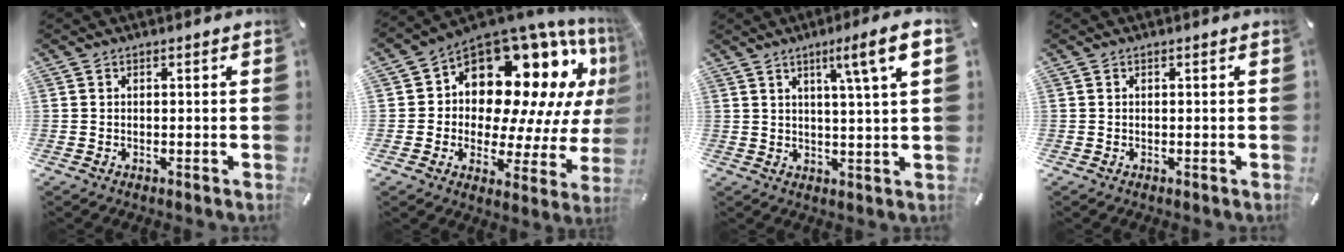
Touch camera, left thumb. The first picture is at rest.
{"total": 19.0, "force": [9.7, 11.6, 11.5], "torque": [-0.166, -0.092, 0.166]}
{"total": 9.2, "force": [4.2, 0.2, 8.2], "torque": [-0.133, -0.009, 0.060]}
{"total": 0.0}